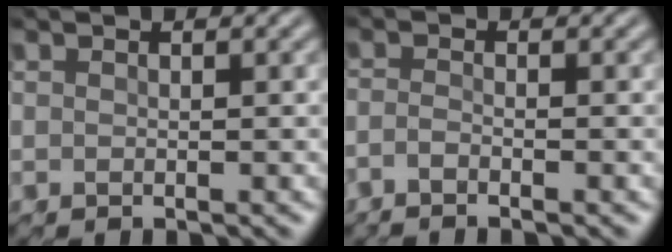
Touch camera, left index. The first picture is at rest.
{"total": 1.4, "force": [-1.1, -0.8, 0.2], "torque": [-0.012, 0.004, -0.024]}